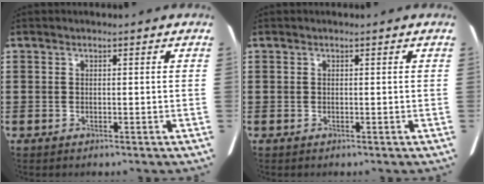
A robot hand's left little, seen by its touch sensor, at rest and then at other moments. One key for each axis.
{"total": 0.0}